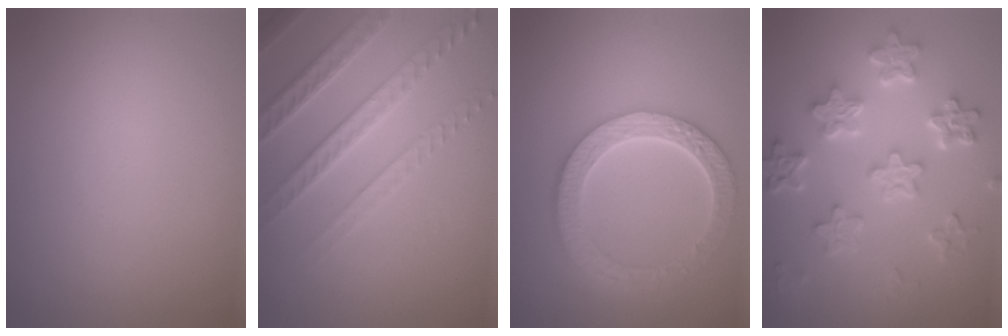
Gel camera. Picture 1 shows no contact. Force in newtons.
{"total": 4.1, "press": 3.9, "slide": 1.3}
{"total": 6.0, "press": 4.4, "slide": 4.1}
{"total": 6.5, "press": 5.0, "slide": 4.2}